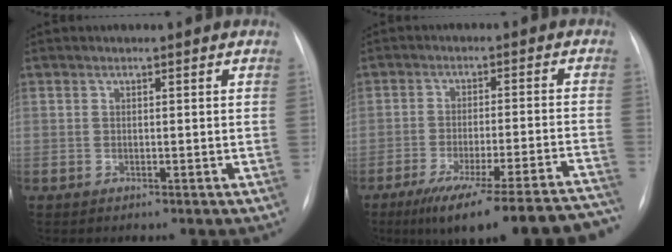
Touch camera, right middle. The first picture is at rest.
{"total": 22.1, "force": [-19.3, 0.8, 10.7], "torque": [-0.084, -0.009, -0.260]}